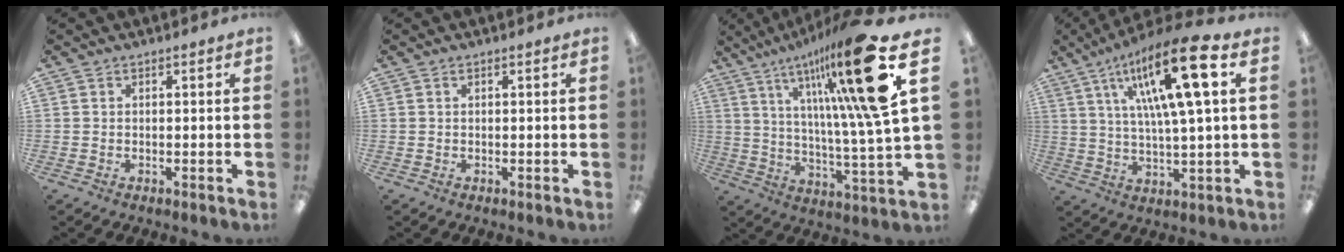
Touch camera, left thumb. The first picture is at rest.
{"total": 0.0}
{"total": 25.4, "force": [12.5, 4.7, 21.6], "torque": [-0.333, -0.073, 0.188]}
{"total": 18.6, "force": [8.0, 4.4, 16.2], "torque": [-0.279, -0.023, 0.118]}